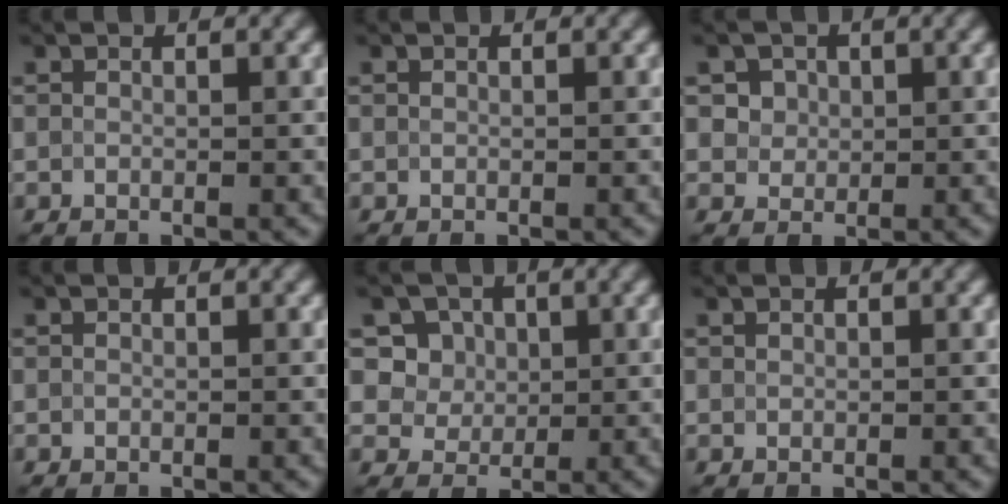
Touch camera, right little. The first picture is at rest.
{"total": 0.0}
{"total": 3.0, "force": [1.4, 2.4, 1.2], "torque": [-0.029, 0.000, 0.031]}
{"total": 0.0}
{"total": 5.0, "force": [2.1, 4.1, 1.9], "torque": [-0.033, -0.007, 0.040]}
{"total": 0.0}